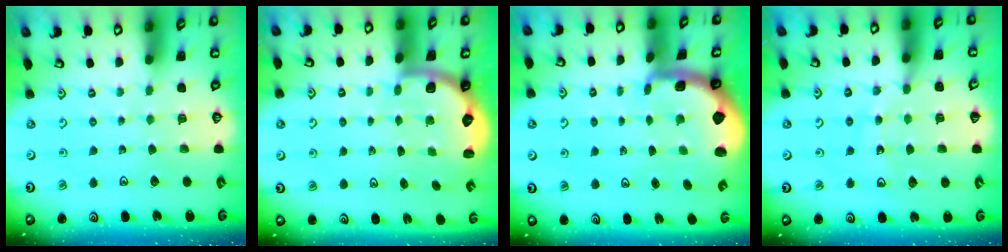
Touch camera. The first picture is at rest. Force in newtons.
{"total": 2.6, "press": 2.3, "slide": 1.2}
{"total": 1.7, "press": 1.7, "slide": 0.3}
{"total": 12.8, "press": 12.6, "slide": 2.4}